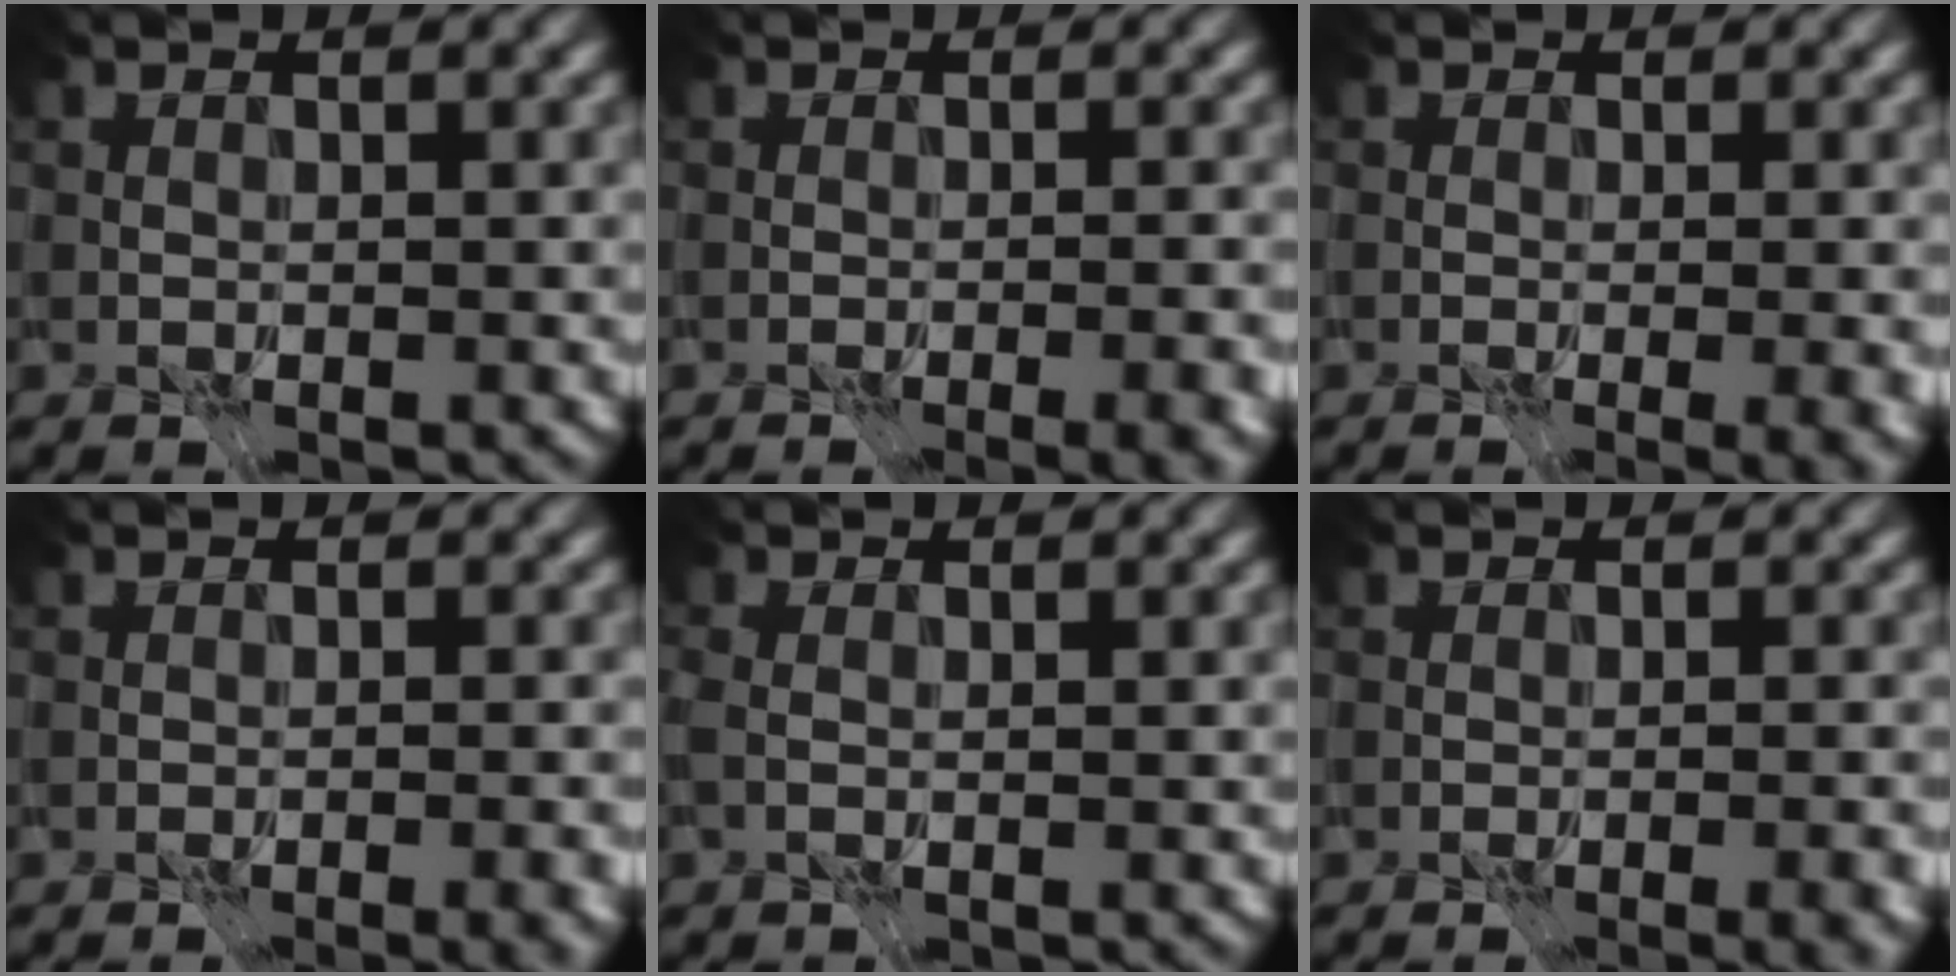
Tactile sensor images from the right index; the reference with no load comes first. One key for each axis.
{"total": 6.8, "fx": -3.7, "fy": 2.9, "fz": 4.8, "tx": -0.032, "ty": -0.008, "tz": -0.034}
{"total": 4.3, "fx": -1.1, "fy": 1.8, "fz": 3.8, "tx": -0.031, "ty": -0.017, "tz": 0.003}
{"total": 5.7, "fx": -3.3, "fy": 2.4, "fz": 4.0, "tx": -0.018, "ty": -0.011, "tz": -0.034}
{"total": 3.1, "fx": -0.7, "fy": 1.8, "fz": 2.4, "tx": -0.045, "ty": 0.002, "tz": -0.009}
{"total": 5.9, "fx": -3.3, "fy": 2.5, "fz": 4.2, "tx": -0.022, "ty": -0.010, "tz": -0.031}